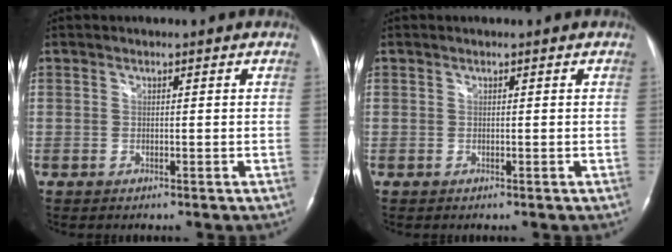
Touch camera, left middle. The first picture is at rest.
{"total": 0.0}